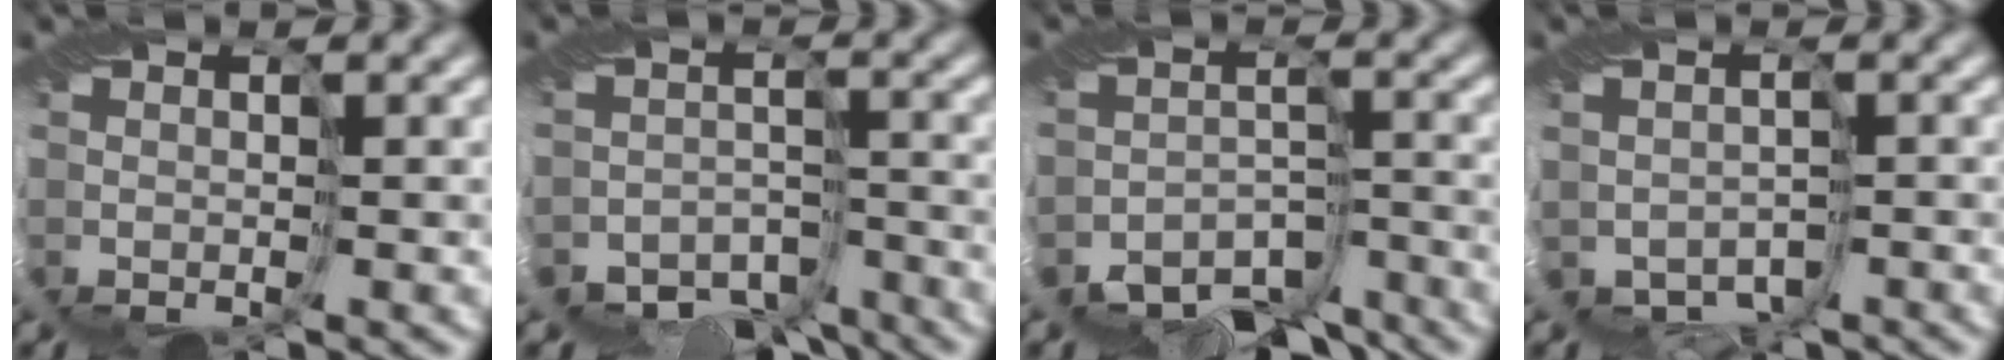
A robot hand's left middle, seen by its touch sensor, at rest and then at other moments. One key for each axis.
{"total": 8.7, "fx": -8.0, "fy": 3.4, "fz": 0.7, "tx": 0.007, "ty": -0.011, "tz": -0.120}
{"total": 8.1, "fx": -7.5, "fy": 2.7, "fz": 1.4, "tx": -0.013, "ty": -0.017, "tz": -0.120}
{"total": 3.0, "fx": -2.4, "fy": 1.7, "fz": 0.4, "tx": -0.001, "ty": -0.014, "tz": -0.041}